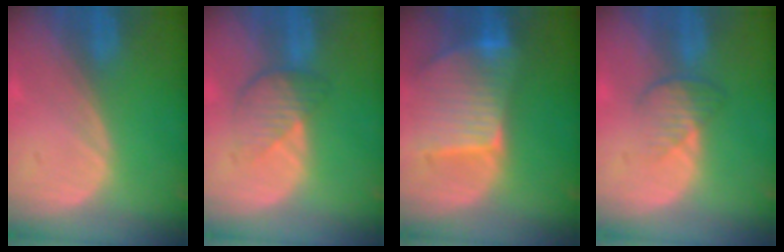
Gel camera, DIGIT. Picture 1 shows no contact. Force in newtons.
{"total": 4.5, "press": 4.1, "slide": 2.0}
{"total": 9.6, "press": 8.4, "slide": 4.5}
{"total": 3.8, "press": 3.3, "slide": 1.8}